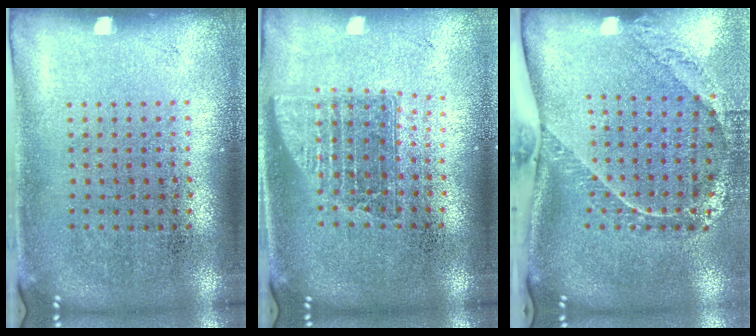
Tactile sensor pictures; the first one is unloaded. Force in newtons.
{"total": 1.5, "press": 1.2, "slide": 0.9}
{"total": 2.3, "press": 1.7, "slide": 1.5}